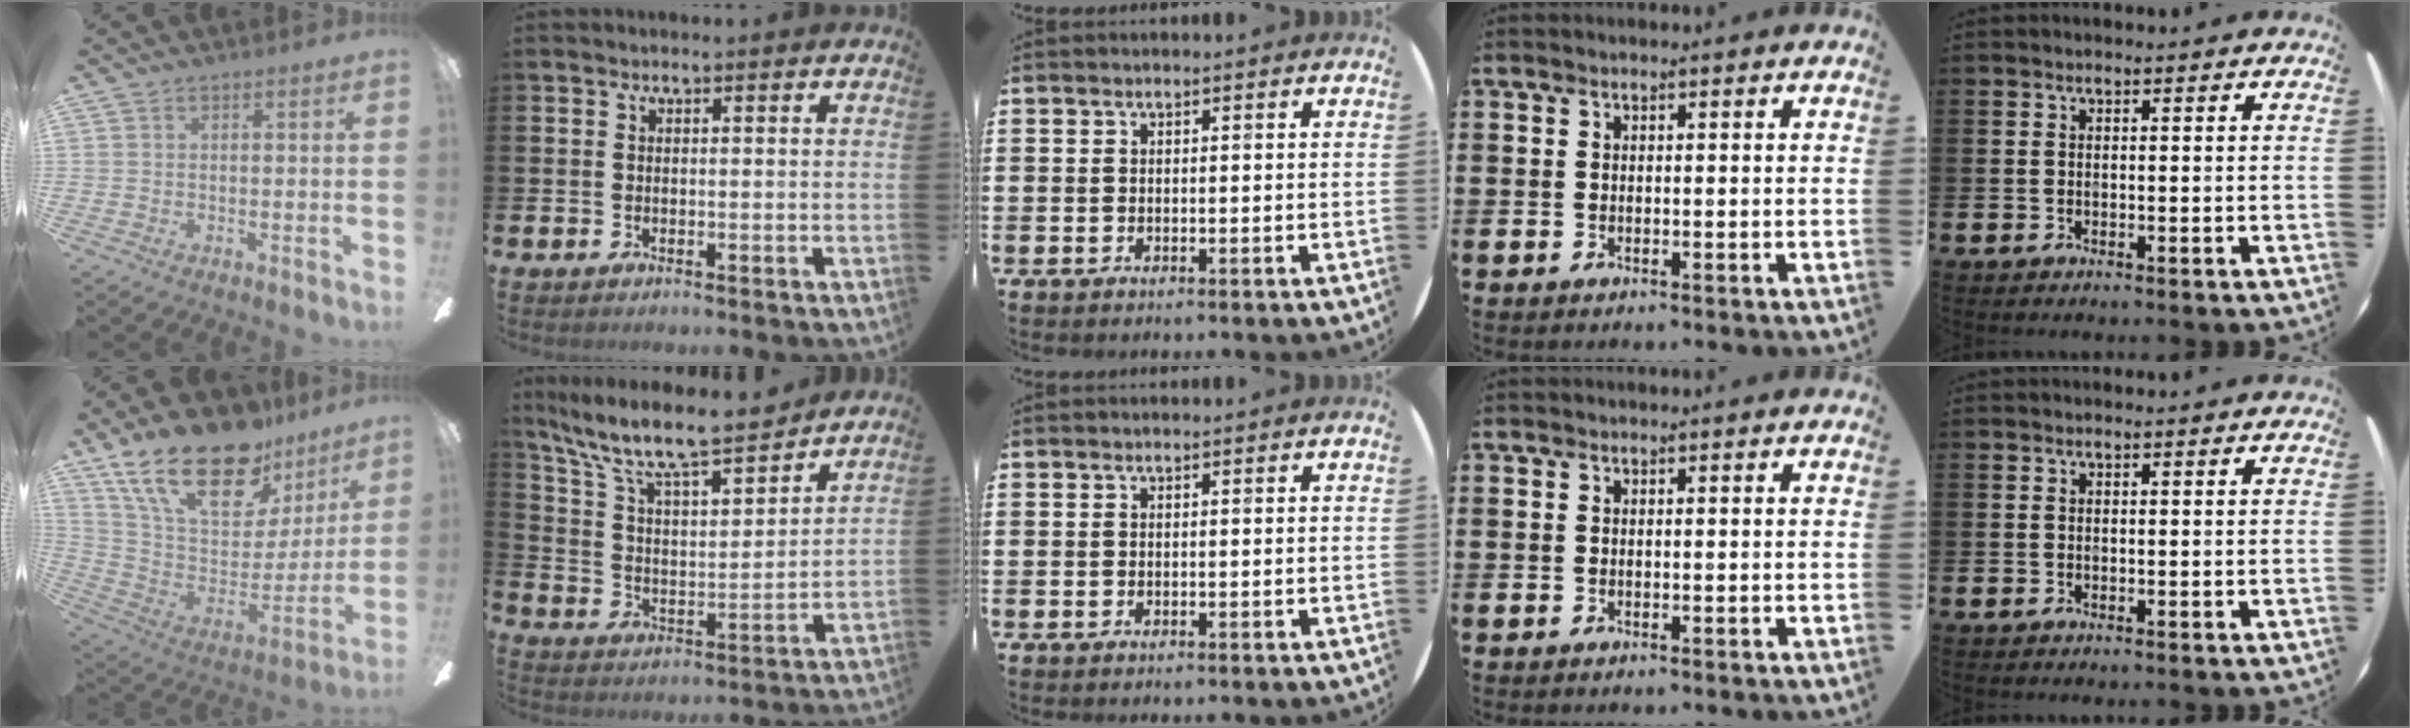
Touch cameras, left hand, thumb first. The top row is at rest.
{"thumb": {"total": 25.2, "force": [16.8, 11.5, 14.8], "torque": [-0.250, -0.103, 0.299]}, "index": {"total": 10.4, "force": [9.3, 1.8, 4.4], "torque": [-0.131, -0.058, 0.159]}}